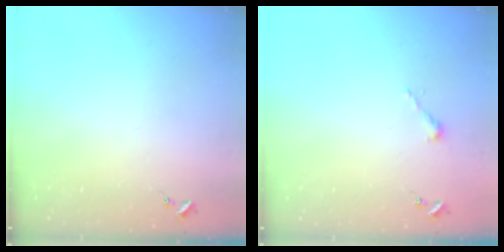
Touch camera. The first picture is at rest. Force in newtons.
{"total": 2.5, "press": 2.5, "slide": 0.2}